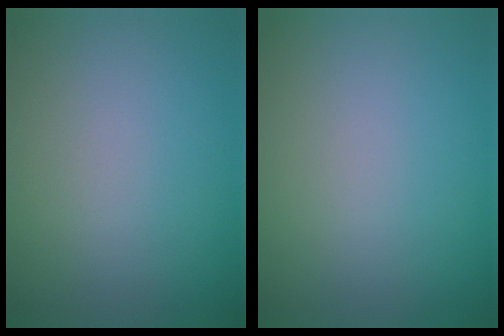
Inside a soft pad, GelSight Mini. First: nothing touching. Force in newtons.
{"total": 0.0}